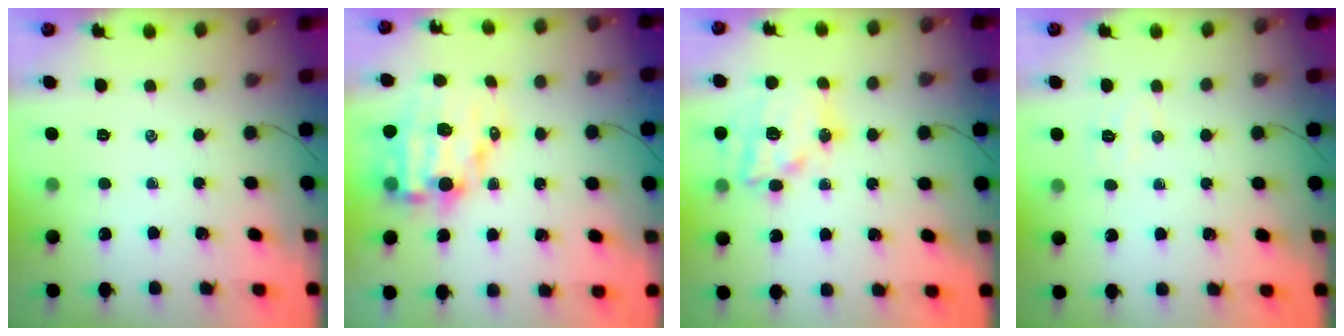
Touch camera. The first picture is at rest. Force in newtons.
{"total": 12.4, "press": 12.0, "slide": 3.2}
{"total": 17.0, "press": 16.7, "slide": 3.5}
{"total": 3.9, "press": 3.8, "slide": 0.9}